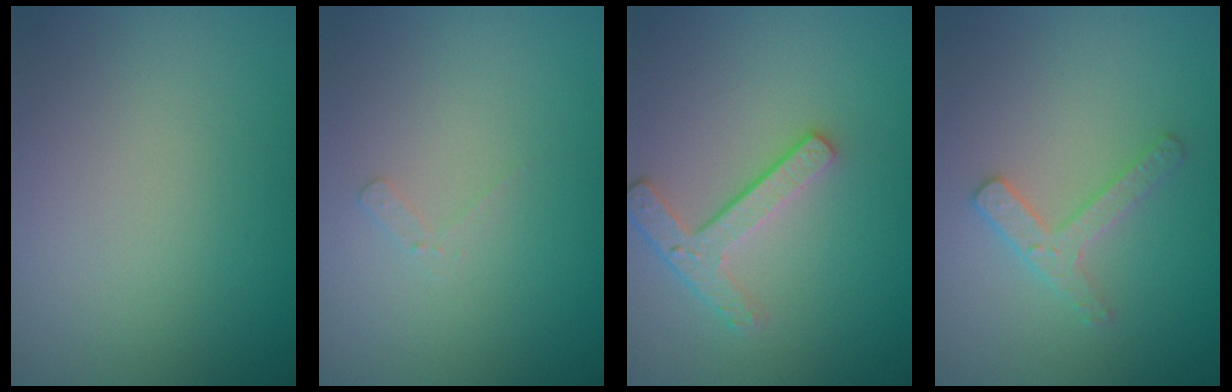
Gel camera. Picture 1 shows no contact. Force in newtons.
{"total": 0.8, "press": 0.8, "slide": 0.2}
{"total": 2.9, "press": 2.4, "slide": 1.6}
{"total": 2.3, "press": 2.2, "slide": 0.4}